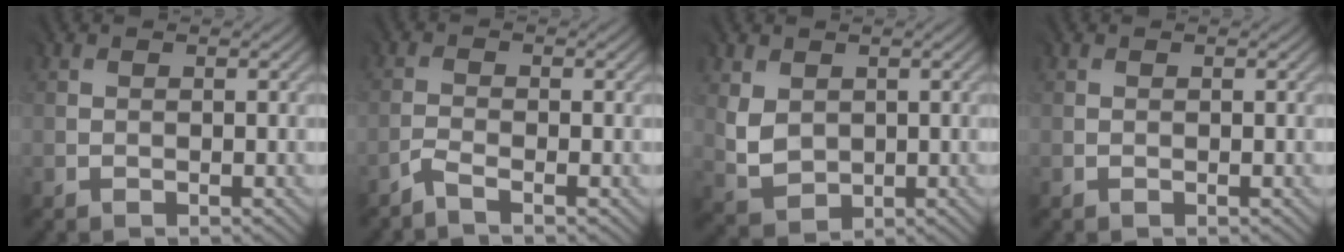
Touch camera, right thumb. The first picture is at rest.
{"total": 1.8, "force": [-1.7, -0.4, 0.3], "torque": [-0.011, -0.005, -0.044]}
{"total": 3.9, "force": [1.3, 3.1, 2.0], "torque": [-0.055, -0.008, 0.033]}
{"total": 0.0}